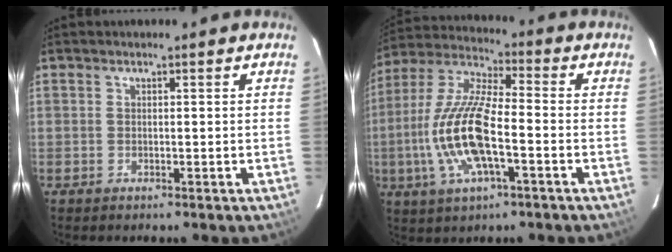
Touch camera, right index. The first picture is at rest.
{"total": 15.6, "force": [-4.0, 4.6, 14.4], "torque": [-0.301, -0.004, -0.082]}